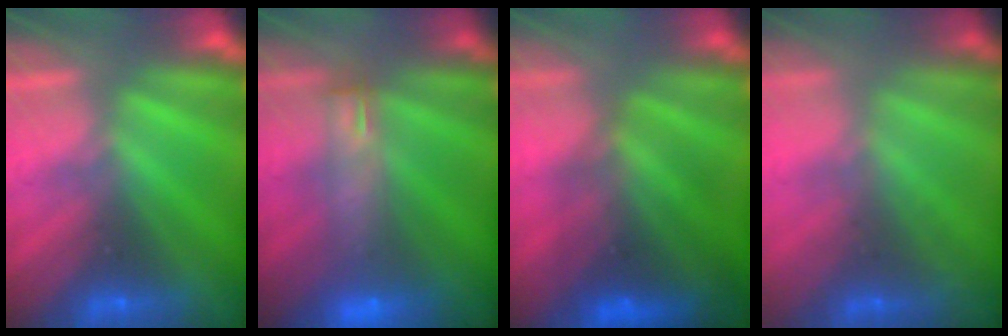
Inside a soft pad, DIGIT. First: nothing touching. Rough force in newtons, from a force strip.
{"total": 8.7}
{"total": 7.2}
{"total": 1.7}